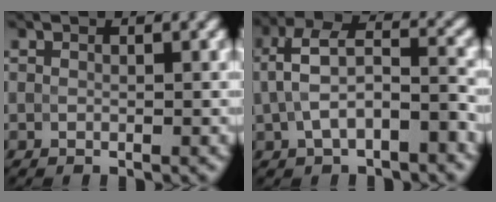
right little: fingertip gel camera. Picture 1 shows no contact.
{"total": 5.9, "force": [-0.6, 3.1, 4.9], "torque": [-0.096, 0.016, -0.012]}